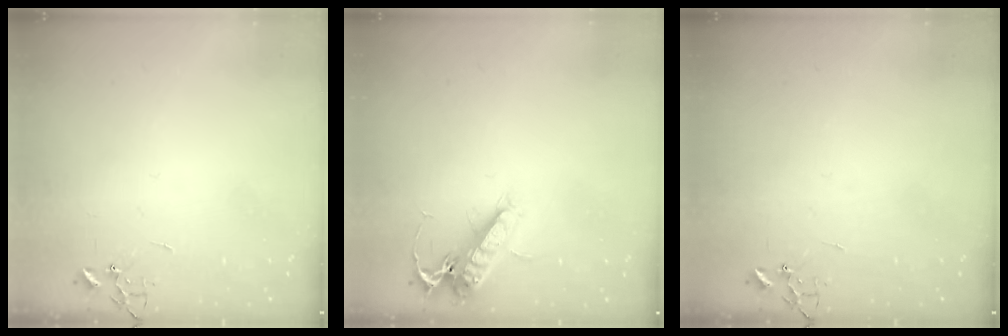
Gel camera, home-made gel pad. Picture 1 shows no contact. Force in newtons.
{"total": 13.8, "press": 13.7, "slide": 1.5}
{"total": 0.0}